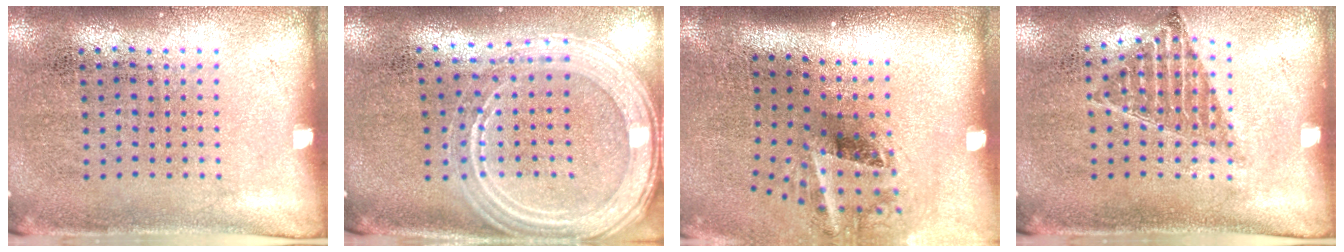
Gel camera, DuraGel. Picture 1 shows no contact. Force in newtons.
{"total": 2.2, "press": 2.0, "slide": 0.8}
{"total": 2.0, "press": 1.3, "slide": 1.6}
{"total": 0.9, "press": 0.9, "slide": 0.1}